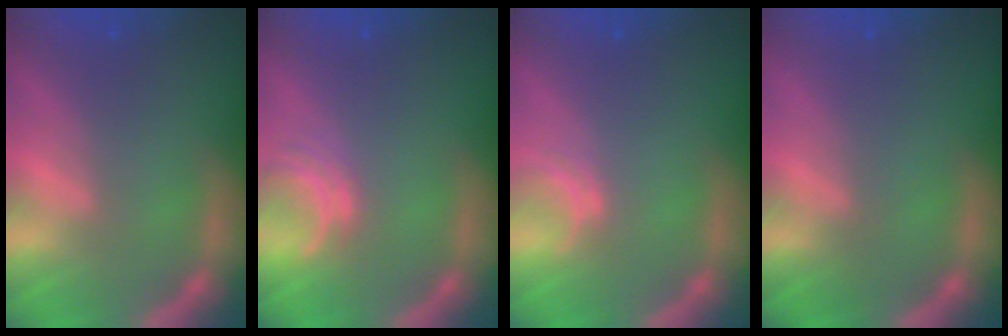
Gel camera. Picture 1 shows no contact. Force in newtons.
{"total": 2.0}
{"total": 1.0}
{"total": 0.0}